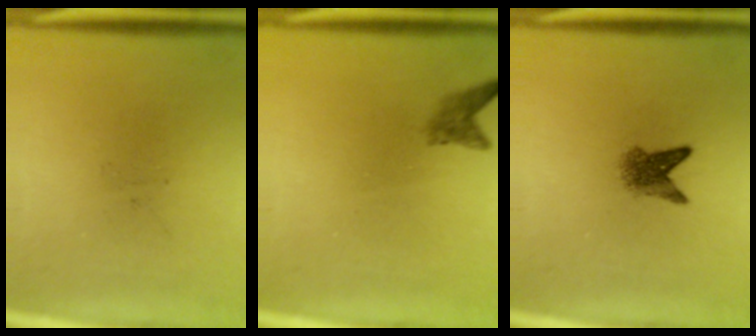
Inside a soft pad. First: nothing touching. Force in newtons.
{"total": 1.6}
{"total": 3.1}